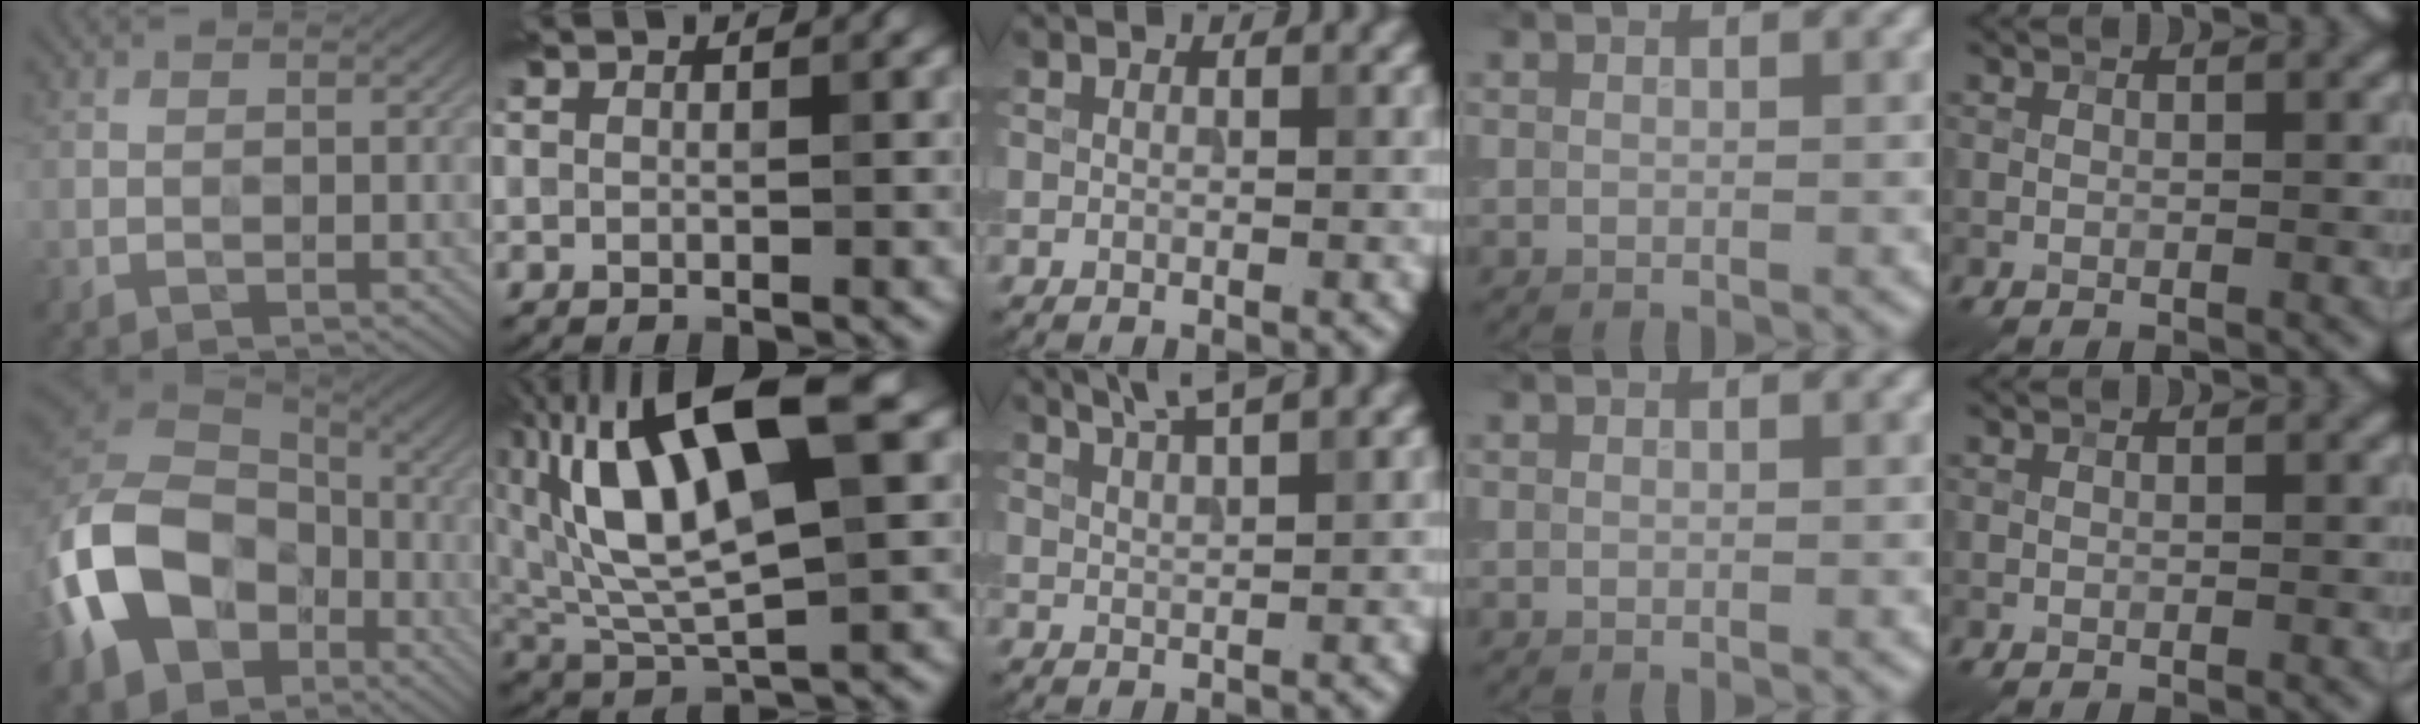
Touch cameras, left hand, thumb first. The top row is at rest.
{"thumb": {"total": 18.0, "force": [-5.5, 13.5, 10.6], "torque": [-0.282, -0.033, -0.102]}, "index": {"total": 12.5, "force": [3.3, 5.0, 11.0], "torque": [-0.209, 0.013, 0.057]}, "middle": {"total": 4.3, "force": [3.3, 1.0, 2.5], "torque": [-0.018, 0.023, 0.029]}}